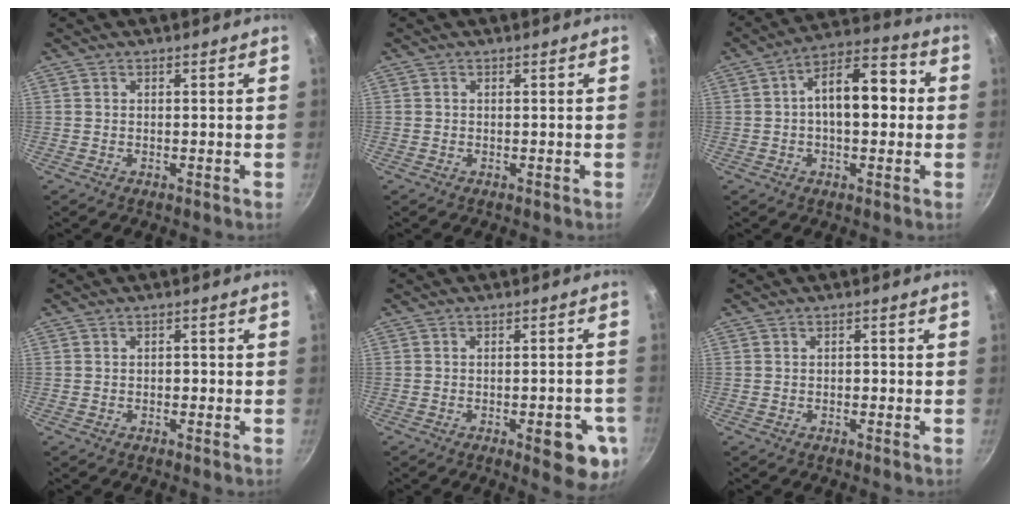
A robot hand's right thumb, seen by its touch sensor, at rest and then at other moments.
{"total": 0.0}
{"total": 13.0, "force": [0.9, 6.8, 11.0], "torque": [-0.152, 0.036, 0.002]}
{"total": 1.3, "force": [-0.3, 0.9, 0.8], "torque": [0.000, 0.004, -0.009]}
{"total": 8.9, "force": [-3.8, 2.9, 7.5], "torque": [-0.072, 0.015, -0.041]}
{"total": 1.0, "force": [-0.3, 0.7, 0.6], "torque": [0.001, 0.004, -0.008]}